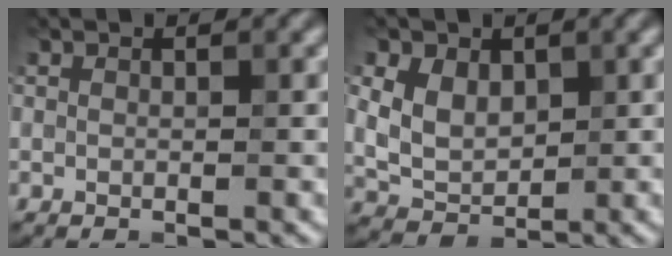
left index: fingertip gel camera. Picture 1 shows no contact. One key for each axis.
{"total": 3.8, "fx": 0.7, "fy": 2.8, "fz": 2.4, "tx": -0.052, "ty": -0.007, "tz": 0.009}